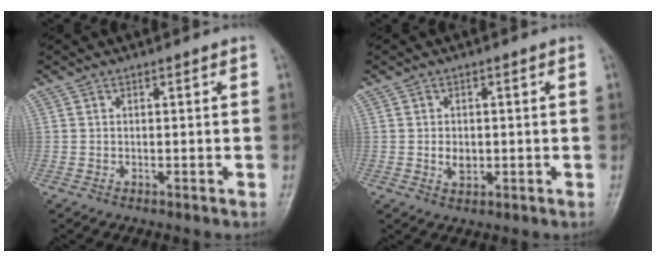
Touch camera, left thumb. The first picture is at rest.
{"total": 2.8, "force": [-0.3, 2.1, 1.8], "torque": [-0.023, 0.001, -0.002]}